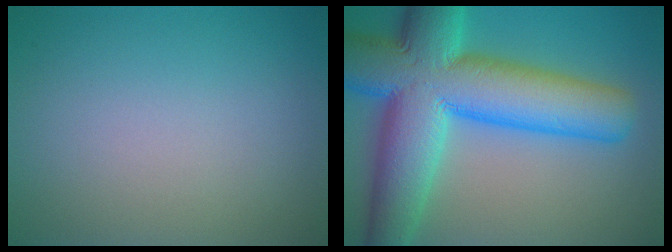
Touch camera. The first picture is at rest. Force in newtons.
{"total": 15.0, "press": 15.0, "slide": 0.4}